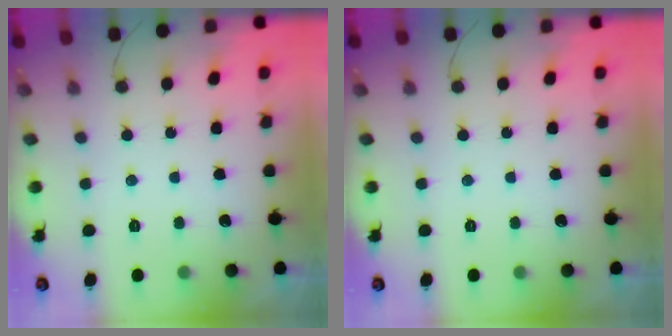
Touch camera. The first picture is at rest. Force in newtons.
{"total": 0.0}